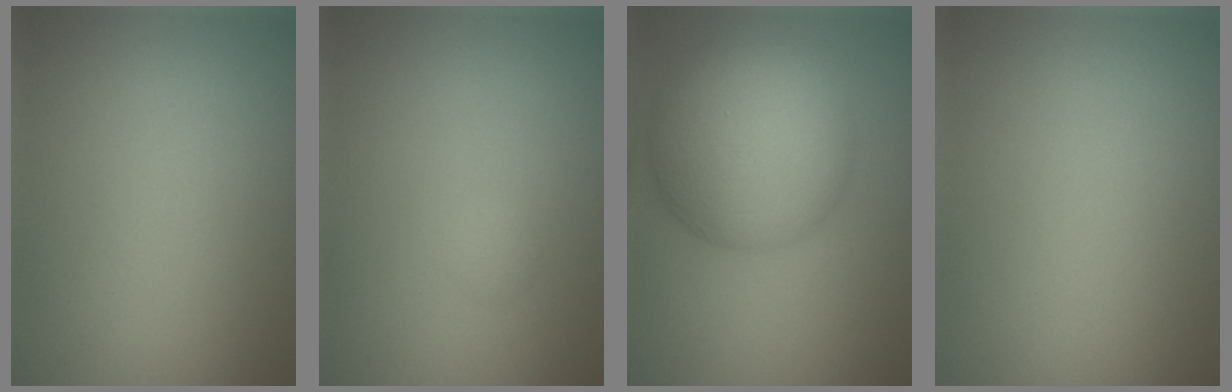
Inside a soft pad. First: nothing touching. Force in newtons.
{"total": 0.6, "press": 0.6, "slide": 0.0}
{"total": 11.1, "press": 11.1, "slide": 0.3}
{"total": 0.0}